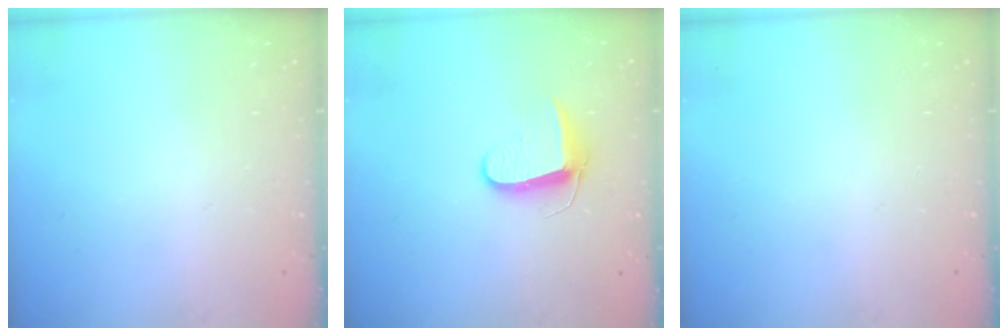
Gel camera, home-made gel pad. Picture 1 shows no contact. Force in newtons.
{"total": 8.1, "press": 8.1, "slide": 0.9}
{"total": 0.0}